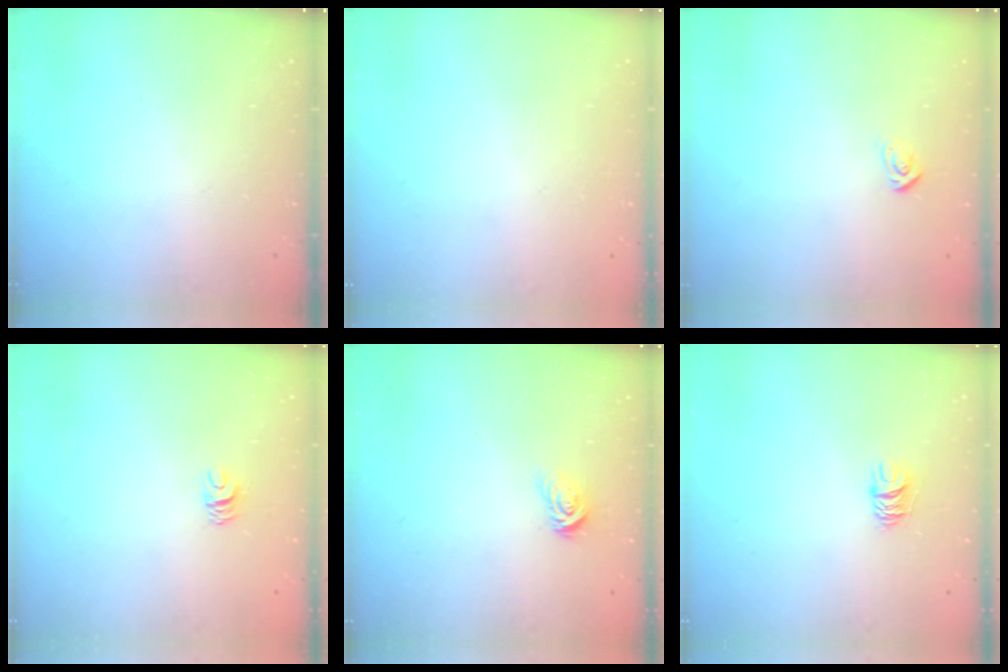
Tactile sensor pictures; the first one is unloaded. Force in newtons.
{"total": 0.0}
{"total": 3.2, "press": 3.1, "slide": 0.3}
{"total": 5.1, "press": 5.0, "slide": 0.3}
{"total": 3.4, "press": 3.3, "slide": 0.5}
{"total": 5.6, "press": 5.6, "slide": 0.5}